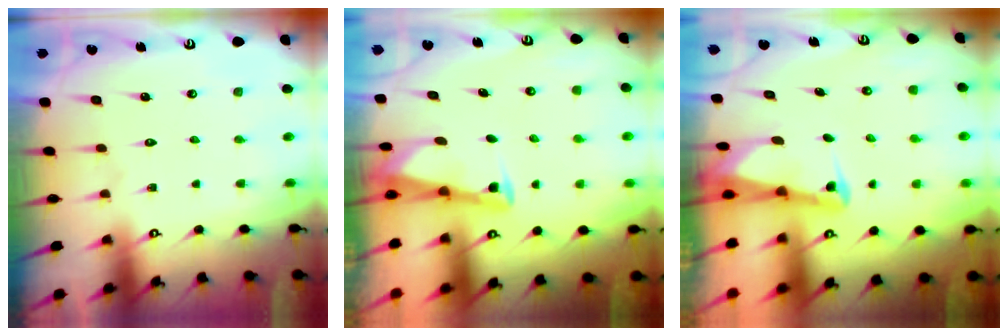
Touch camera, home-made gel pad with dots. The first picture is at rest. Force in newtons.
{"total": 2.8, "press": 2.8, "slide": 0.4}
{"total": 2.5, "press": 2.4, "slide": 0.6}